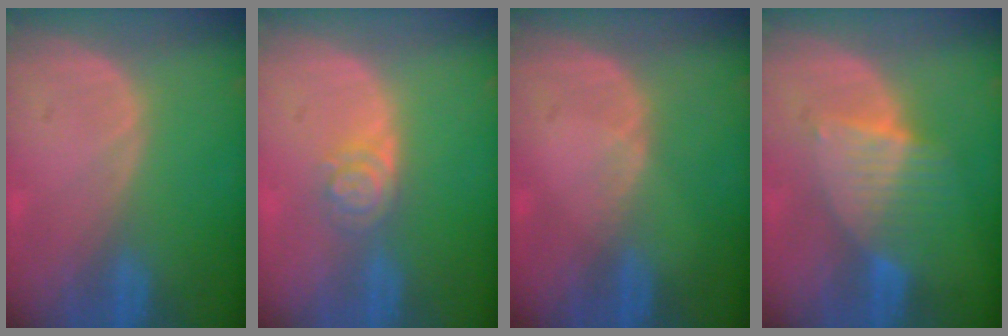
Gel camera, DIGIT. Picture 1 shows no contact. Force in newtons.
{"total": 4.0, "press": 3.6, "slide": 1.7}
{"total": 1.1, "press": 0.8, "slide": 0.8}
{"total": 6.4, "press": 6.2, "slide": 1.8}